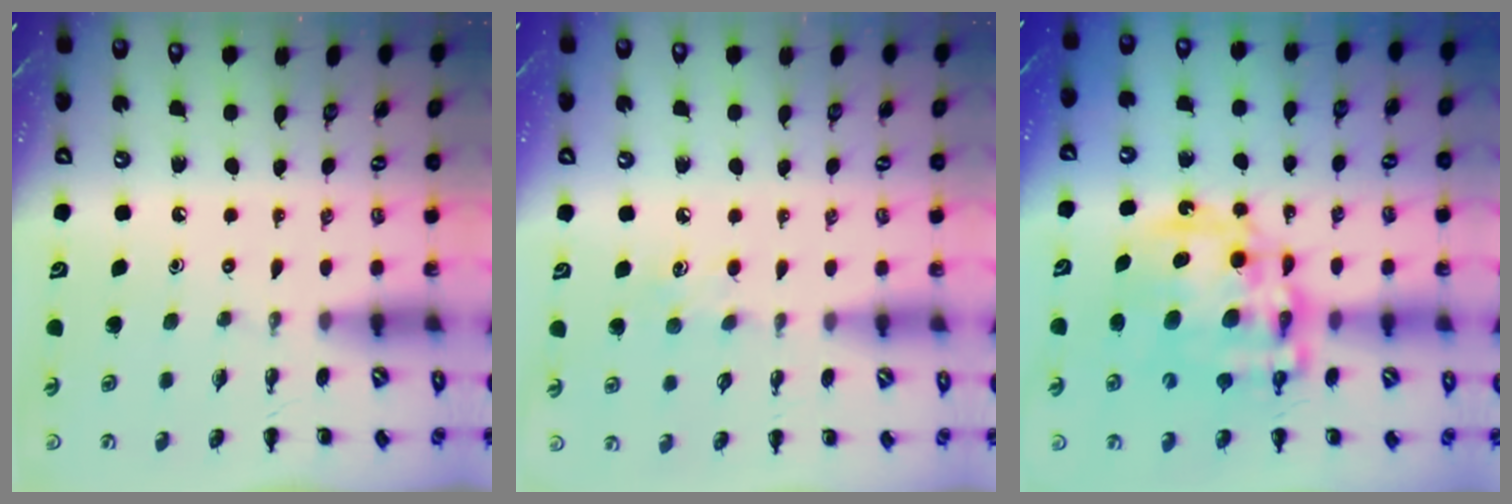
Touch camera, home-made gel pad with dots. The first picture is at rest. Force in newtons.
{"total": 5.5, "press": 5.3, "slide": 1.5}
{"total": 18.2, "press": 17.7, "slide": 4.2}